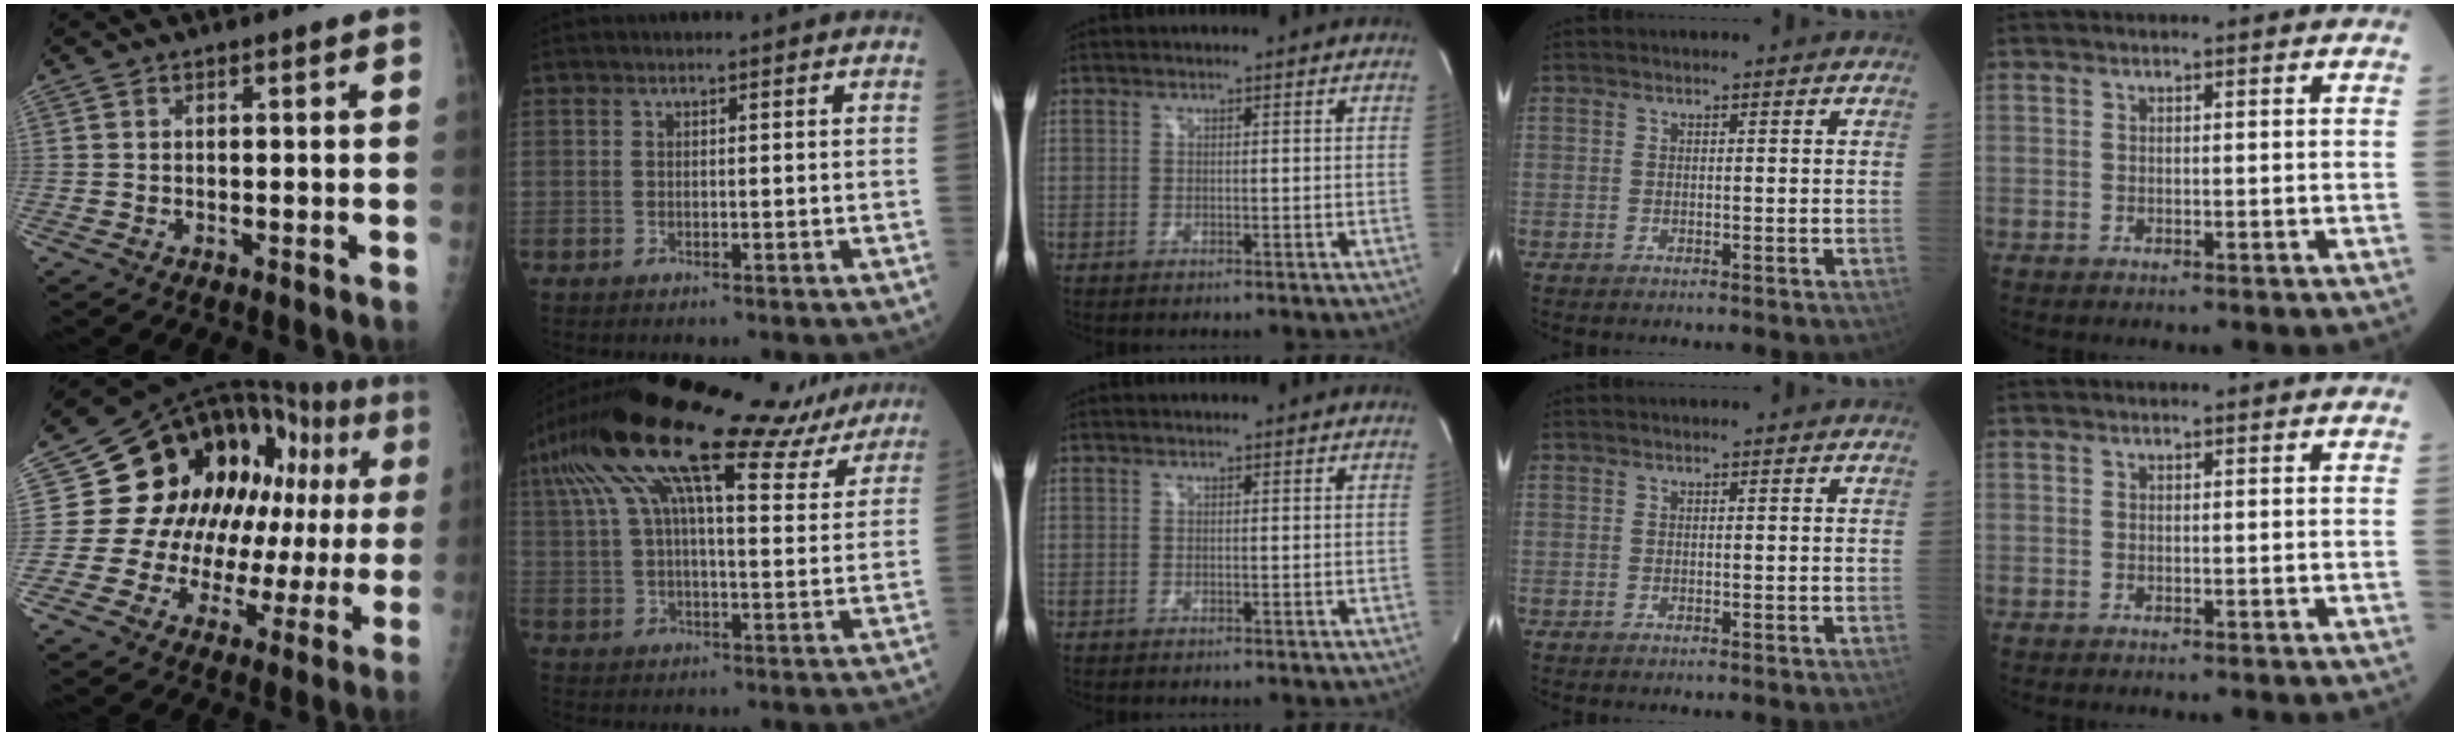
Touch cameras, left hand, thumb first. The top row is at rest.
{"thumb": {"total": 22.8, "force": [3.7, 13.9, 17.7], "torque": [-0.196, 0.029, 0.057]}, "index": {"total": 27.5, "force": [21.1, 7.2, 16.1], "torque": [-0.301, 0.073, 0.299]}}